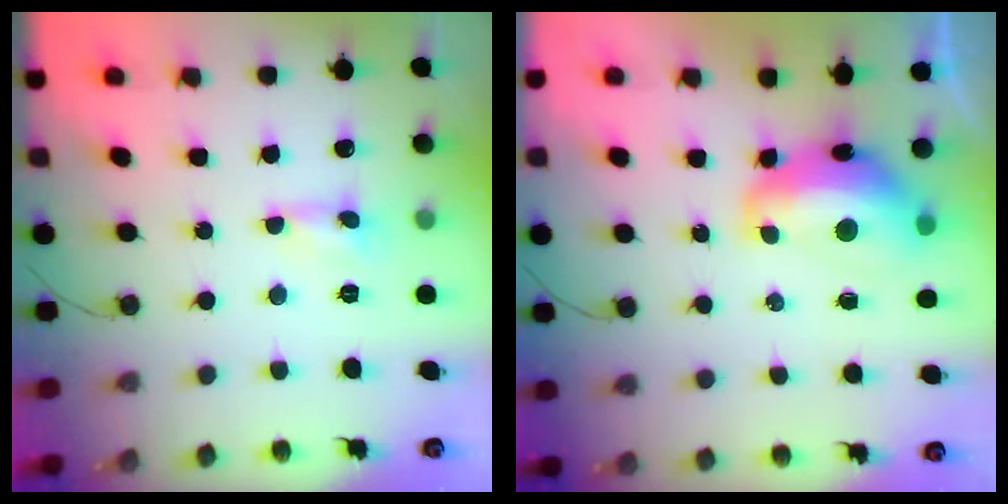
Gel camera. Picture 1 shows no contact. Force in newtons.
{"total": 13.7, "press": 13.7, "slide": 1.0}